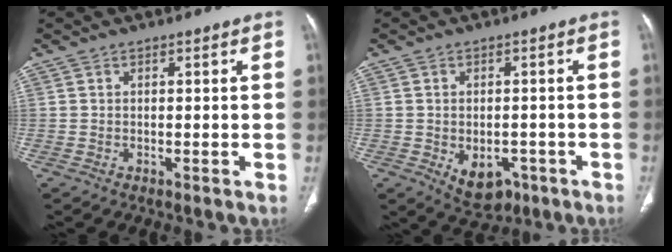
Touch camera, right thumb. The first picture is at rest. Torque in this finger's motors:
{"motor_torque": [-0.42, 0.30, -0.04, 0.01, 0.15]}